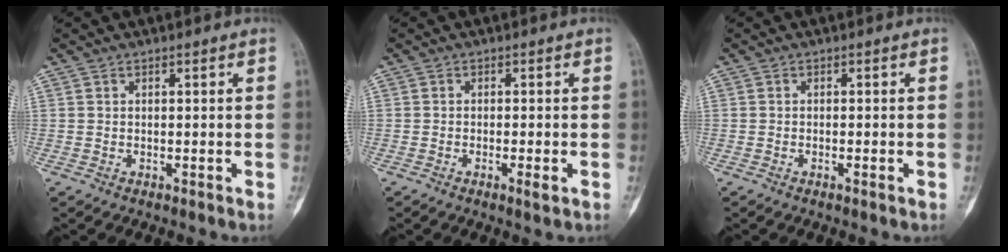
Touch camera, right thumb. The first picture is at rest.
{"total": 1.8, "force": [-0.8, 0.5, 1.6], "torque": [-0.024, -0.001, -0.013]}
{"total": 0.8, "force": [-0.4, 0.3, 0.5], "torque": [-0.009, 0.005, -0.005]}